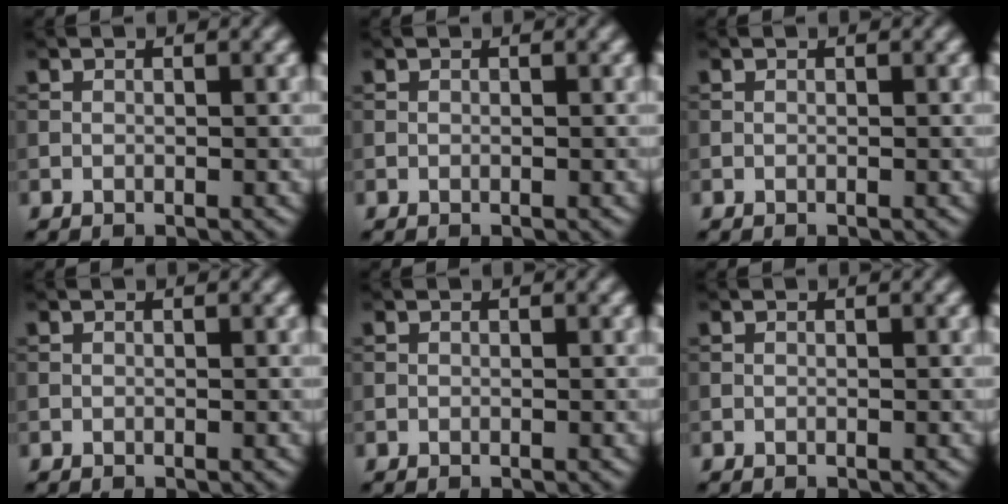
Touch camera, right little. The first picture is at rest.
{"total": 0.0}
{"total": 0.0}
{"total": 0.0}
{"total": 0.0}
{"total": 0.0}